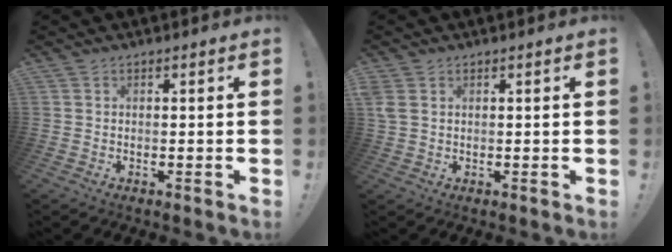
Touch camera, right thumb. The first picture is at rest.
{"total": 3.1, "force": [1.1, 2.1, 2.0], "torque": [-0.040, -0.002, 0.020]}